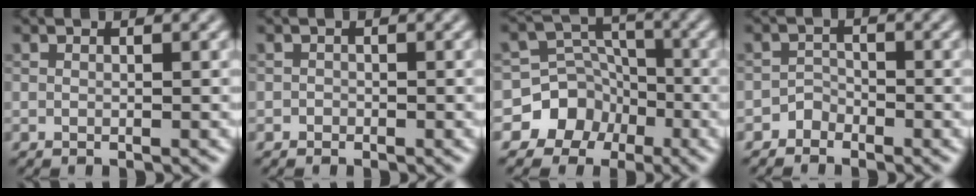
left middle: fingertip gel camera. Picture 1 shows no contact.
{"total": 0.5, "force": [-0.3, 0.4, 0.0], "torque": [0.005, -0.002, -0.006]}
{"total": 6.8, "force": [-3.6, 5.7, 0.3], "torque": [0.030, 0.004, -0.089]}
{"total": 1.3, "force": [-1.0, 0.8, -0.1], "torque": [0.007, 0.010, -0.018]}